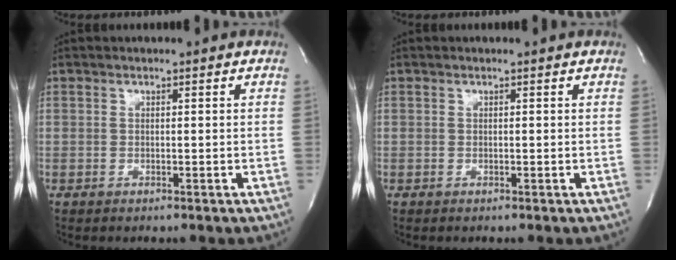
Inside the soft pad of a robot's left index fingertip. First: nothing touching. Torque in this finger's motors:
{"motor_torque": [-0.10, 0.19, -0.05, -0.01]}